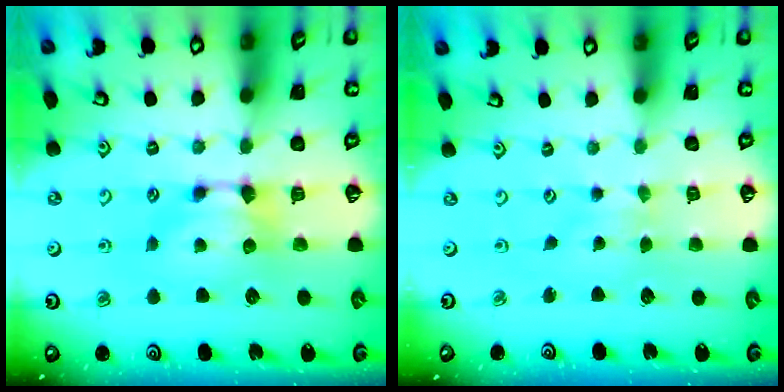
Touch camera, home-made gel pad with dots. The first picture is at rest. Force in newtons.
{"total": 2.0, "press": 2.0, "slide": 0.1}